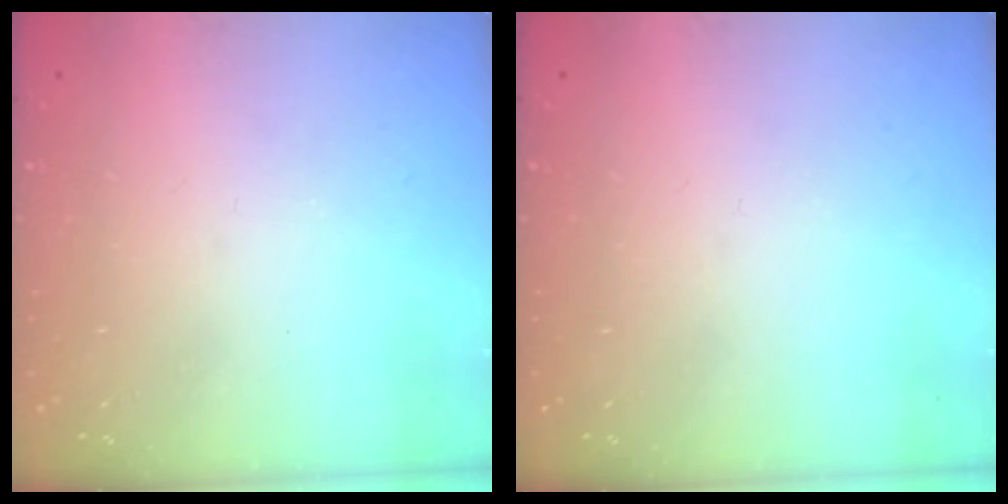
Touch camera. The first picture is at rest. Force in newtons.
{"total": 0.0}